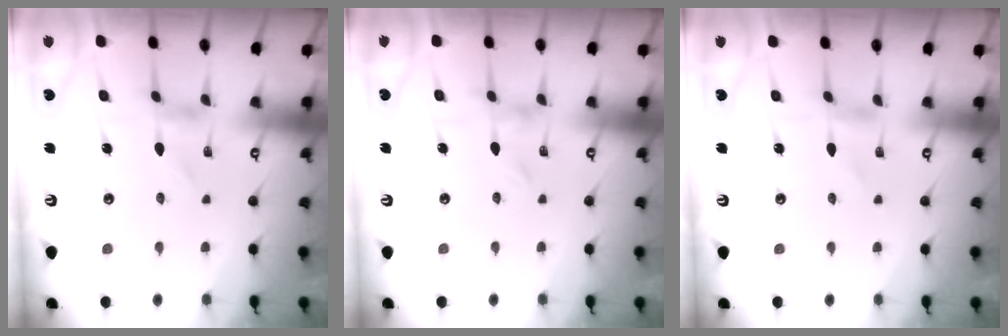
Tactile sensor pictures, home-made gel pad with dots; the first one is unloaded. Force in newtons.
{"total": 0.0}
{"total": 0.0}